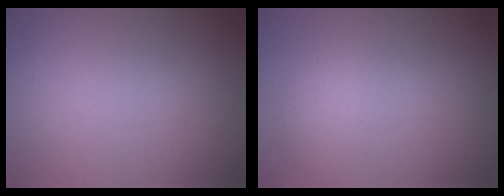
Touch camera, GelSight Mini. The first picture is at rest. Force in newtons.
{"total": 1.1, "press": 1.1, "slide": 0.1}